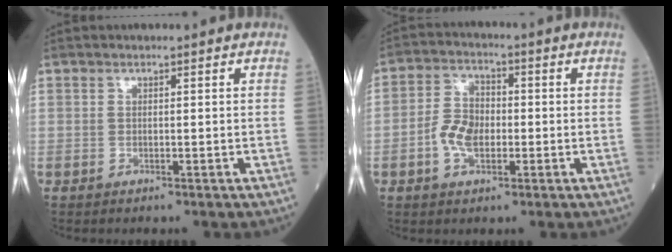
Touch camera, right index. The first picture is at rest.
{"total": 6.1, "force": [-1.5, 3.7, 4.6], "torque": [-0.100, 0.011, -0.032]}